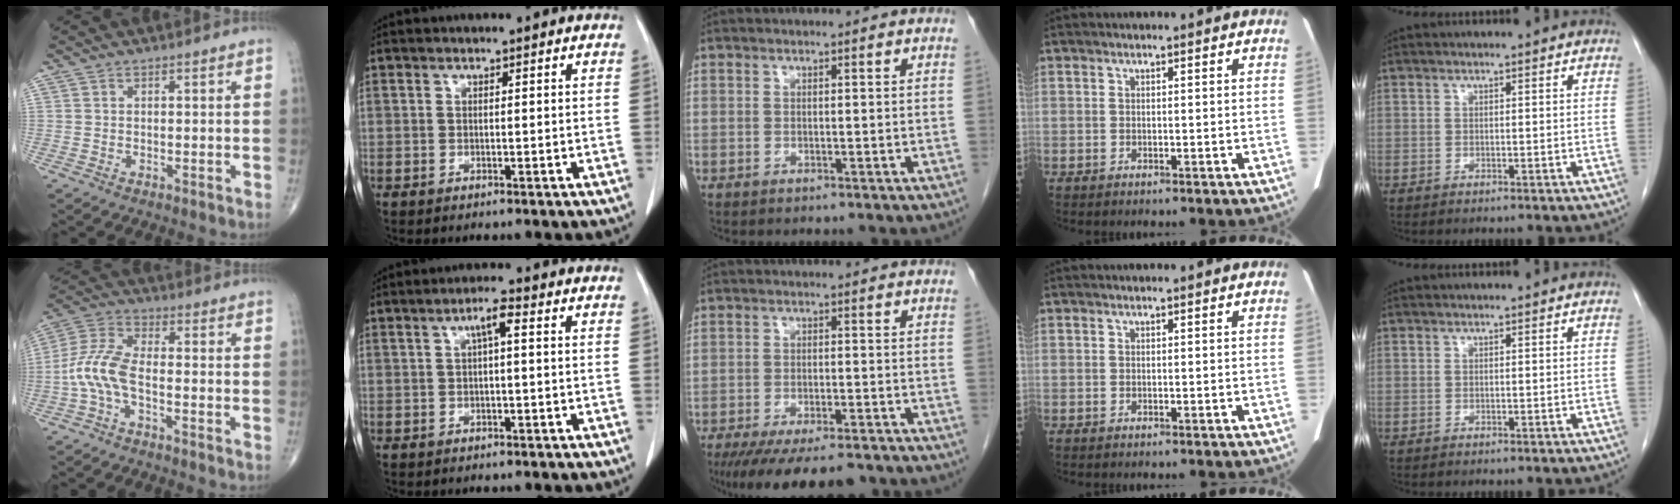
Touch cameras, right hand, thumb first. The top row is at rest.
{"thumb": {"total": 8.2, "force": [-2.5, 3.3, 7.0], "torque": [-0.164, 0.031, -0.059]}, "index": {"total": 2.8, "force": [0.6, 0.3, 2.7], "torque": [-0.048, 0.007, 0.011]}, "middle": {"total": 13.4, "force": [-10.9, 3.2, 7.1], "torque": [-0.120, -0.023, -0.159]}}